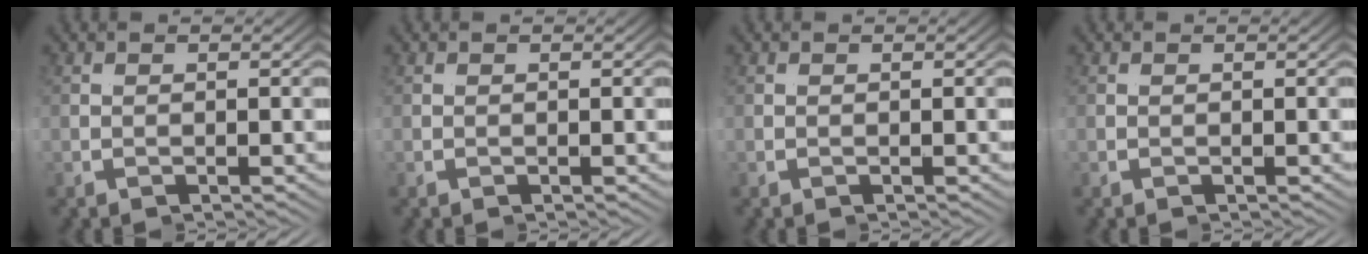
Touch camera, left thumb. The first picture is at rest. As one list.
[{"total": 0.0}, {"total": 0.0}, {"total": 0.0}]